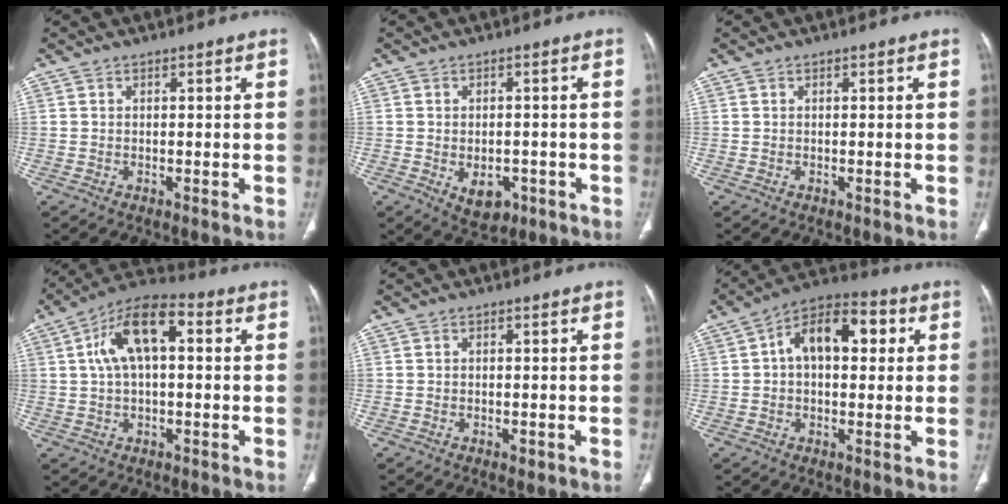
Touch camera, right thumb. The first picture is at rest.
{"total": 5.8, "force": [-1.9, 3.9, 3.9], "torque": [-0.041, 0.007, -0.013]}
{"total": 0.0}
{"total": 12.5, "force": [2.6, 6.2, 10.6], "torque": [-0.187, 0.031, 0.035]}
{"total": 1.2, "force": [-0.5, 0.7, 0.8], "torque": [-0.008, -0.001, -0.004]}
{"total": 13.1, "force": [2.7, 7.8, 10.1], "torque": [-0.132, 0.034, 0.033]}